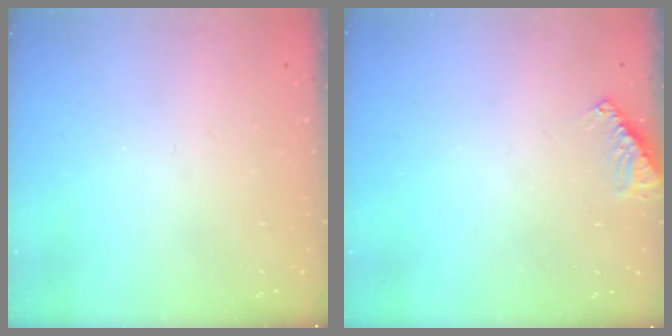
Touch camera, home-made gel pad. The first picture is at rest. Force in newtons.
{"total": 5.9, "press": 5.9, "slide": 0.6}